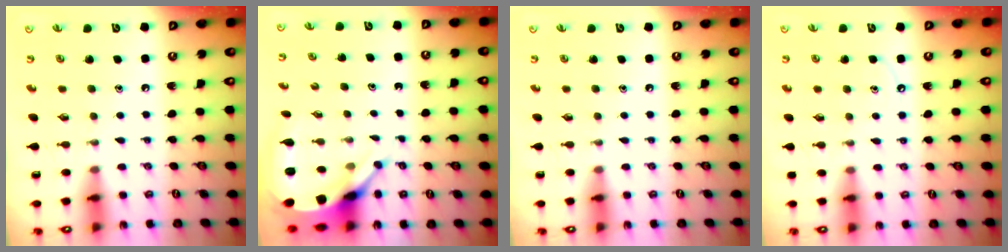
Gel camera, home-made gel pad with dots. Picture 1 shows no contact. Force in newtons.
{"total": 7.5, "press": 7.4, "slide": 1.0}
{"total": 0.0}
{"total": 4.0, "press": 4.0, "slide": 0.6}